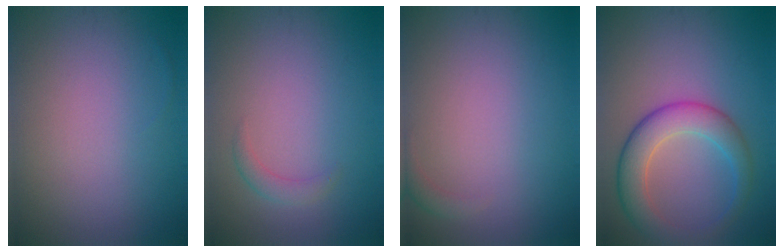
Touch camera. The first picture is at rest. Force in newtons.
{"total": 1.4, "press": 1.4, "slide": 0.0}
{"total": 1.0, "press": 1.0, "slide": 0.2}
{"total": 5.4, "press": 5.4, "slide": 0.2}